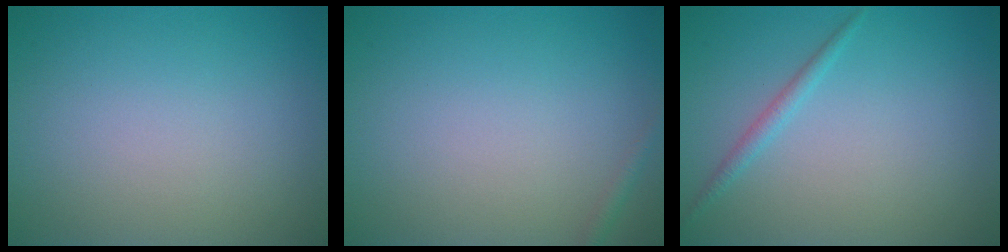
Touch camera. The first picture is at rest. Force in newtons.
{"total": 0.8, "press": 0.8, "slide": 0.1}
{"total": 1.2, "press": 1.2, "slide": 0.0}